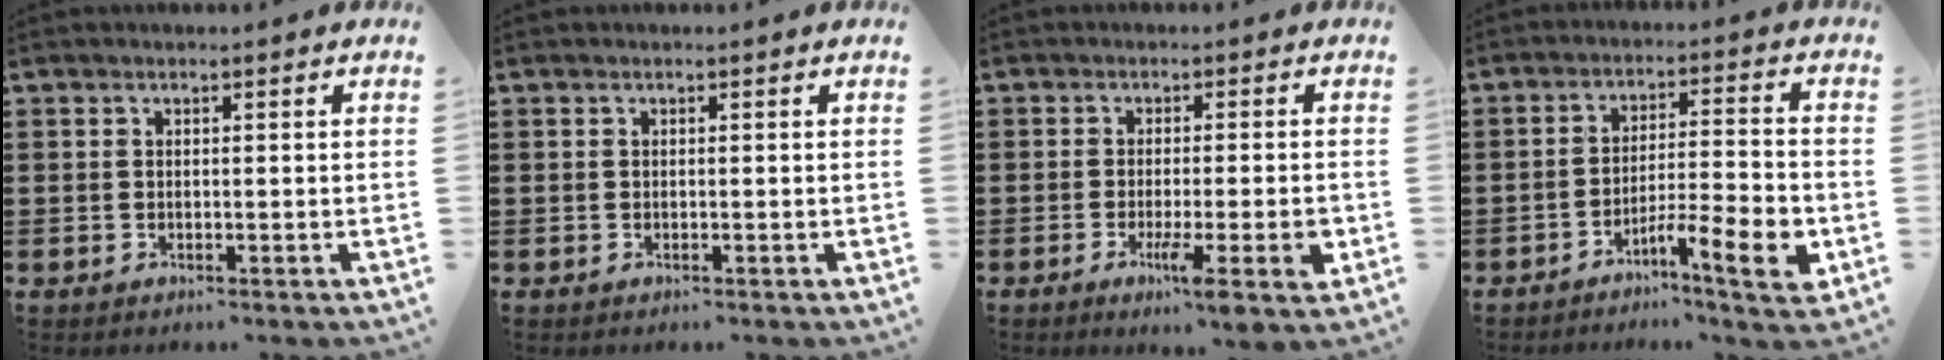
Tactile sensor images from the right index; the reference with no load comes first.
{"total": 0.0}
{"total": 6.6, "force": [-2.1, 0.7, 6.3], "torque": [-0.104, -0.016, -0.032]}
{"total": 8.1, "force": [-4.8, 0.7, 6.4], "torque": [-0.102, 0.002, -0.084]}